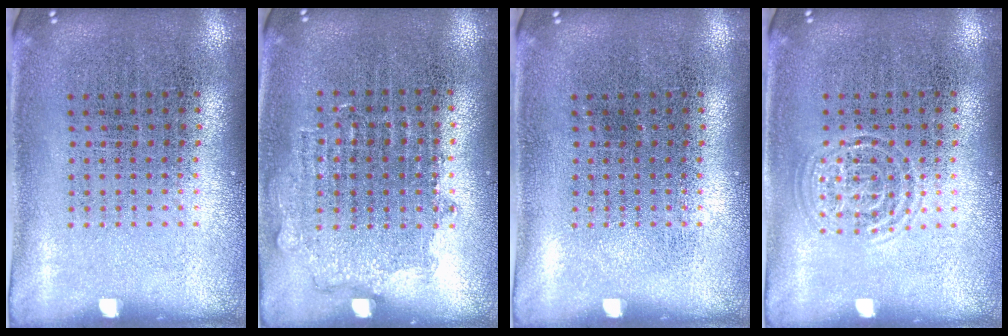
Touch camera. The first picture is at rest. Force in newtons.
{"total": 0.8, "press": 0.7, "slide": 0.4}
{"total": 0.0}
{"total": 1.5, "press": 1.5, "slide": 0.3}